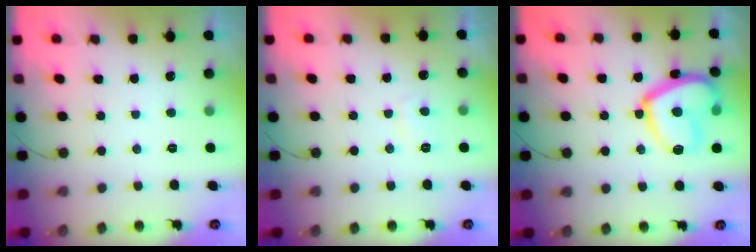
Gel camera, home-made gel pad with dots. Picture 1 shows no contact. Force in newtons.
{"total": 2.7, "press": 2.6, "slide": 0.8}
{"total": 15.4, "press": 15.3, "slide": 1.6}